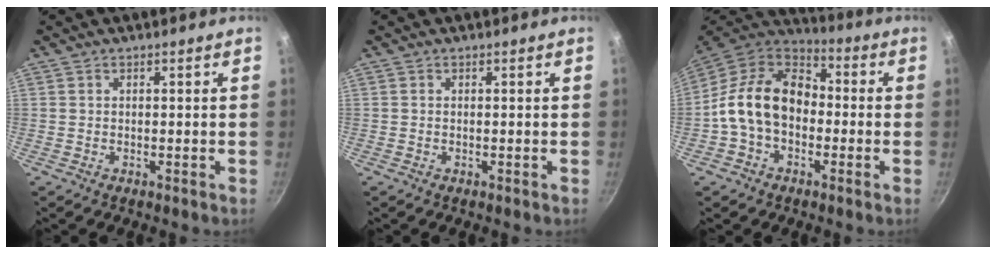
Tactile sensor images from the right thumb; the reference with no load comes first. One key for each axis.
{"total": 0.0}
{"total": 15.7, "fx": -1.2, "fy": 11.3, "fz": 10.8, "tx": -0.156, "ty": 0.041, "tz": -0.041}